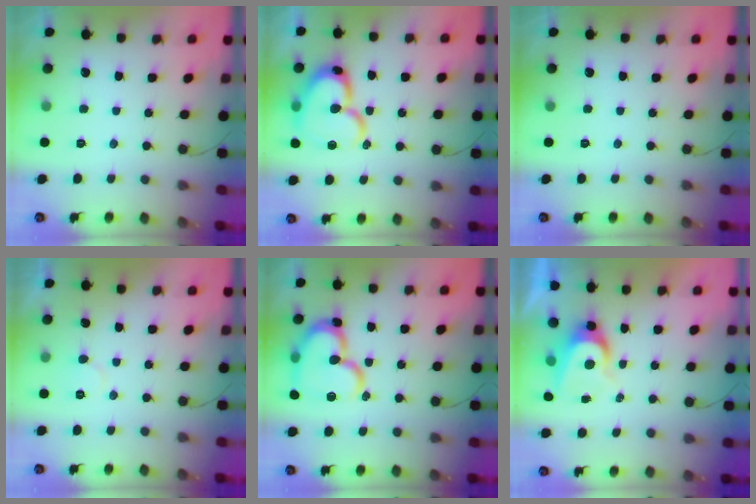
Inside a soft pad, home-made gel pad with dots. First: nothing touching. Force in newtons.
{"total": 19.2, "press": 19.1, "slide": 2.0}
{"total": 0.0}
{"total": 4.8, "press": 4.8, "slide": 0.4}
{"total": 20.0, "press": 19.9, "slide": 2.1}
{"total": 6.7, "press": 6.7, "slide": 0.3}